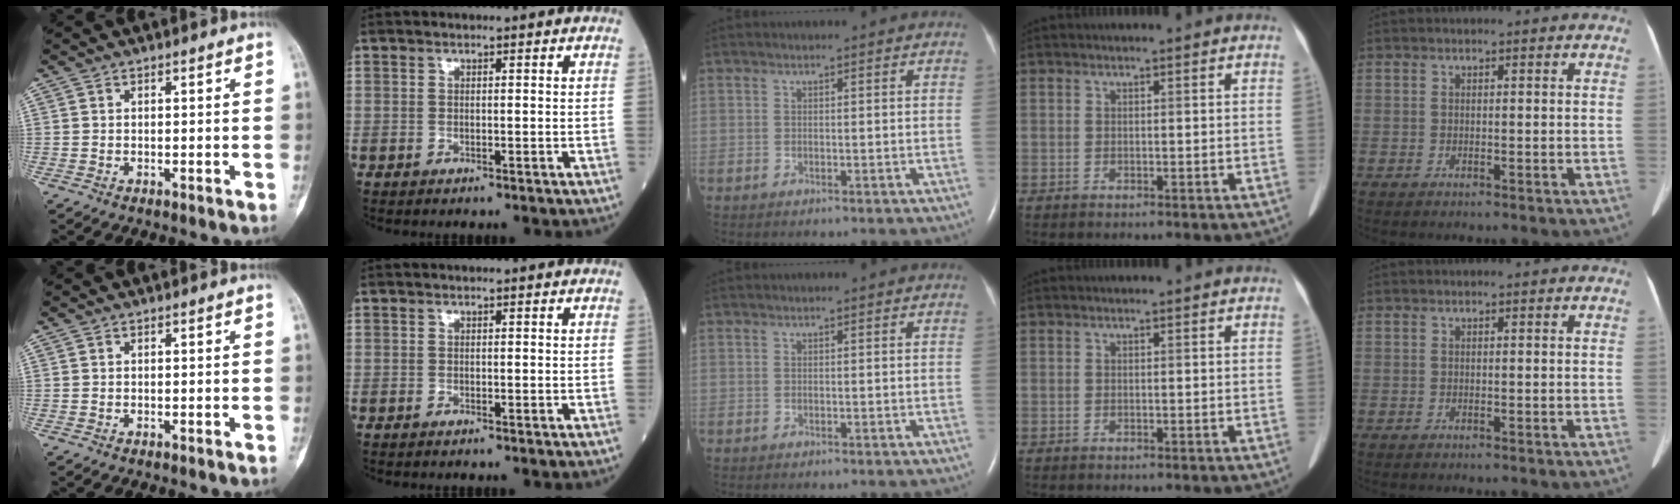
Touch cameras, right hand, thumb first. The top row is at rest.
{}